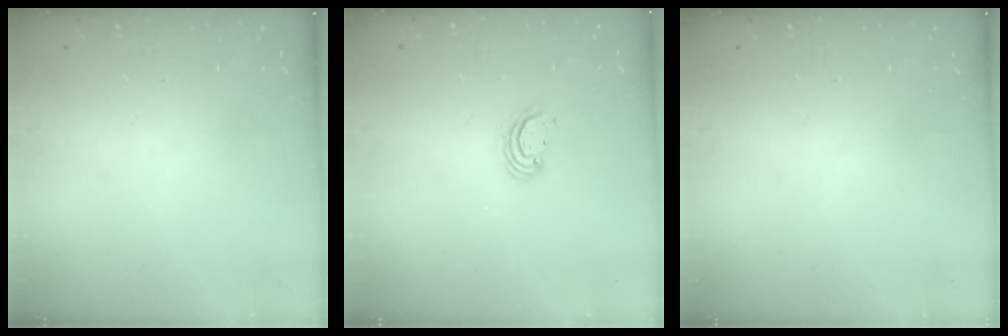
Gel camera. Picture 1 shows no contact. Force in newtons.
{"total": 2.4, "press": 2.4, "slide": 0.1}
{"total": 0.0}